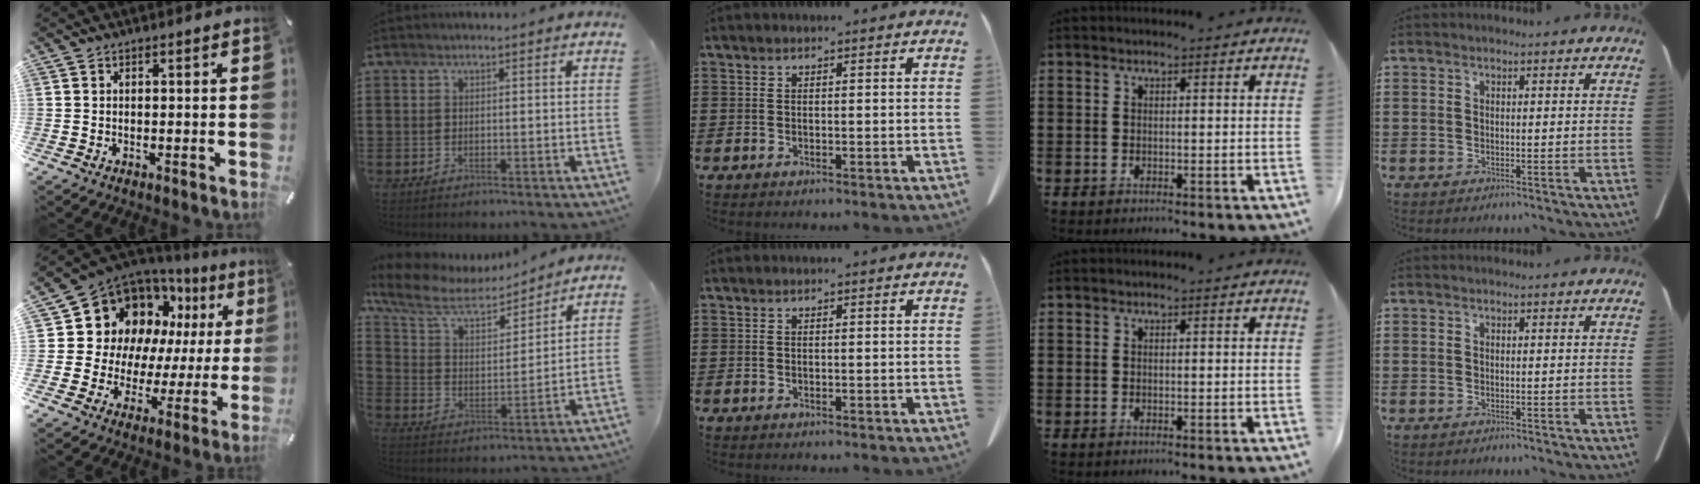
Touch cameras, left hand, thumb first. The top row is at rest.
{"thumb": {"total": 16.2, "force": [8.5, 12.4, 5.9], "torque": [-0.099, -0.078, 0.170]}, "index": {"total": 8.5, "force": [6.9, 3.0, 3.9], "torque": [-0.107, -0.033, 0.118]}}